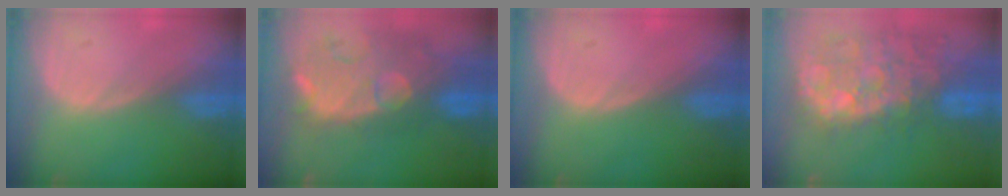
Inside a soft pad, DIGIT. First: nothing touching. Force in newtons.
{"total": 12.2, "press": 11.0, "slide": 5.2}
{"total": 0.0}
{"total": 12.9, "press": 11.6, "slide": 5.8}